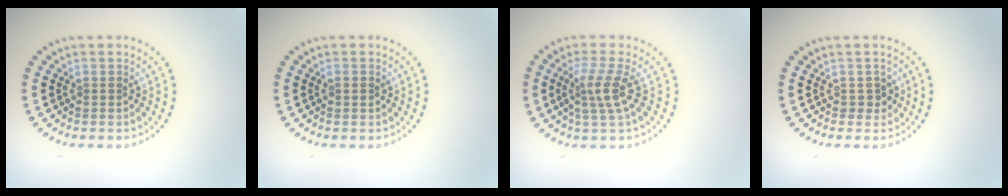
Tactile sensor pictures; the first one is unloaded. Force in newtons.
{"total": 0.8, "press": 0.8, "slide": 0.0}
{"total": 2.9, "press": 2.2, "slide": 1.8}
{"total": 1.2, "press": 1.0, "slide": 0.6}